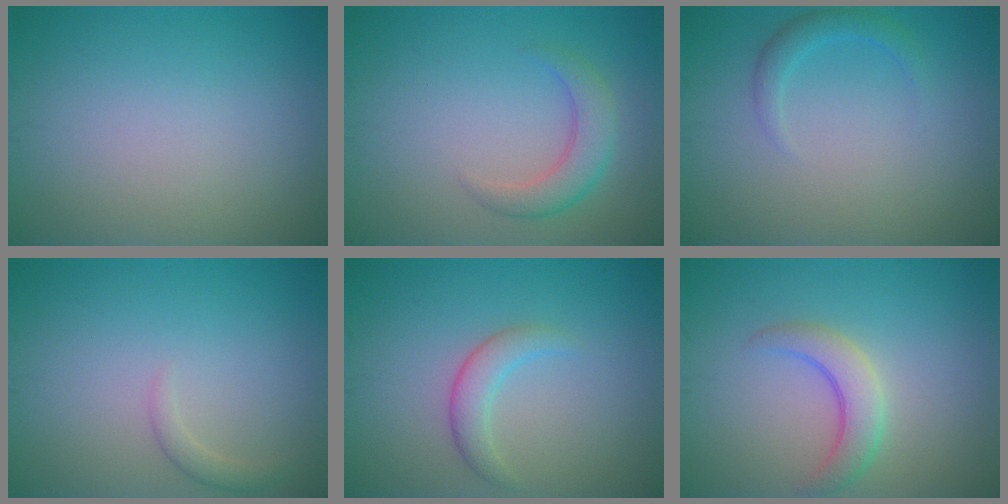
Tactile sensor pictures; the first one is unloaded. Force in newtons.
{"total": 3.0, "press": 3.0, "slide": 0.1}
{"total": 1.7, "press": 1.7, "slide": 0.2}
{"total": 1.2, "press": 1.2, "slide": 0.1}
{"total": 2.3, "press": 2.3, "slide": 0.2}
{"total": 3.2, "press": 3.2, "slide": 0.2}